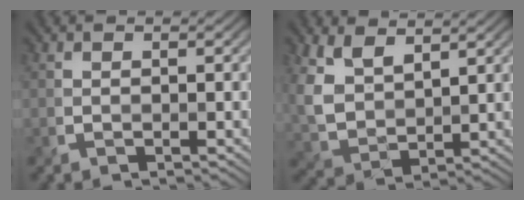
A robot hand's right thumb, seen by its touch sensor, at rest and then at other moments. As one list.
[{"total": 7.4, "force": [4.4, 3.7, 4.5], "torque": [-0.126, 0.000, 0.093]}]